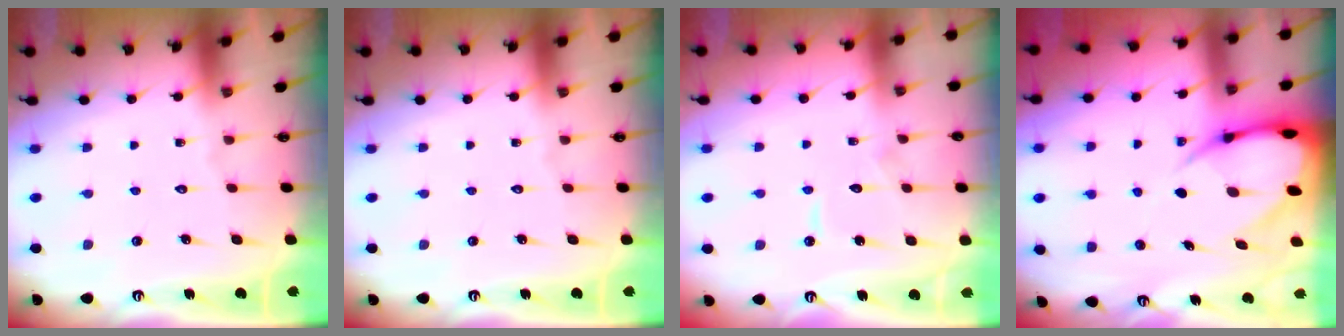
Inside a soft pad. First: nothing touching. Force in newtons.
{"total": 0.0}
{"total": 6.0, "press": 6.0, "slide": 0.5}
{"total": 10.0, "press": 10.0, "slide": 1.1}